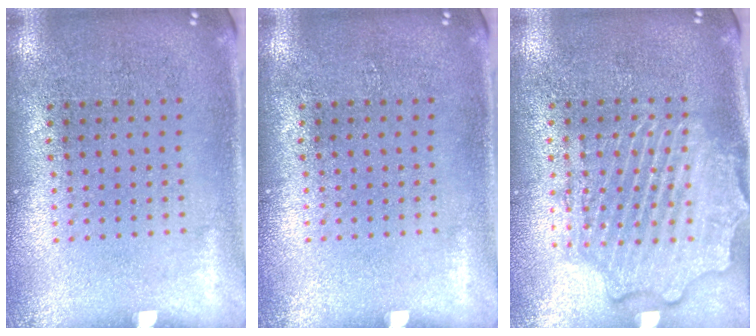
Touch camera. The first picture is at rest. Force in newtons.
{"total": 0.0}
{"total": 2.3, "press": 2.3, "slide": 0.3}